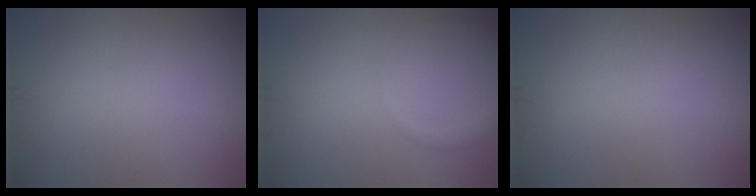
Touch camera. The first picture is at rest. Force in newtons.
{"total": 2.1, "press": 2.1, "slide": 0.2}
{"total": 0.0}